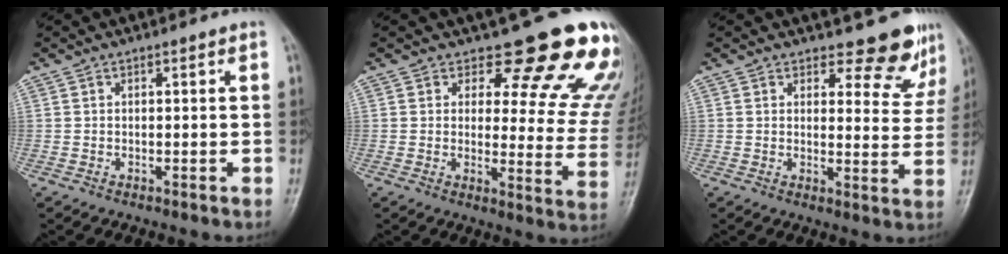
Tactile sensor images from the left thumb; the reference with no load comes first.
{"total": 17.9, "force": [14.5, 6.9, 8.1], "torque": [-0.043, -0.105, 0.152]}
{"total": 8.2, "force": [7.4, 3.2, 1.7], "torque": [0.016, -0.064, 0.077]}